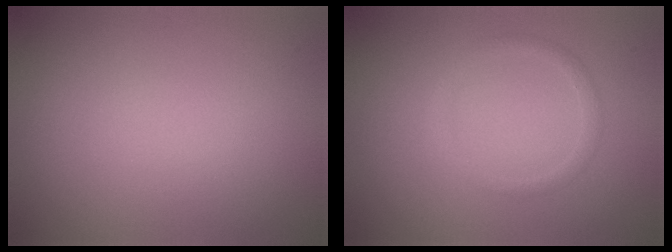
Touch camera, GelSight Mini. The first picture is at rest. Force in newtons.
{"total": 1.2, "press": 1.2, "slide": 0.1}